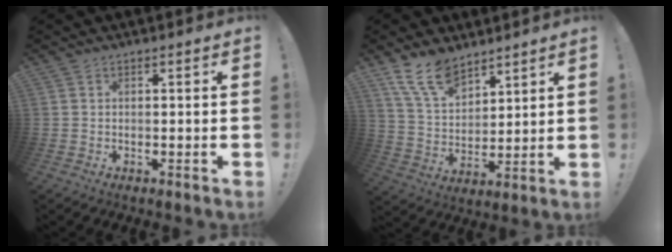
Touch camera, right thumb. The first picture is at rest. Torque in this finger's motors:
{"motor_torque": [0.80, 0.80, 0.58, 0.58, 0.00]}